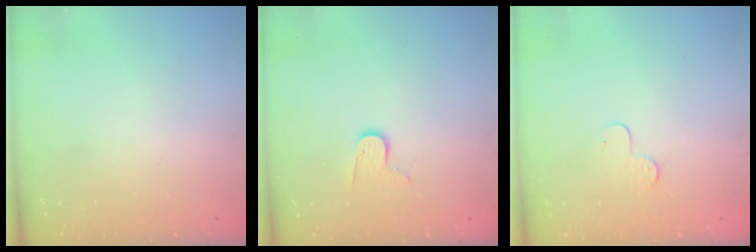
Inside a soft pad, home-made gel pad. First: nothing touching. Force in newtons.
{"total": 7.6, "press": 7.5, "slide": 0.7}
{"total": 4.5, "press": 4.5, "slide": 0.4}